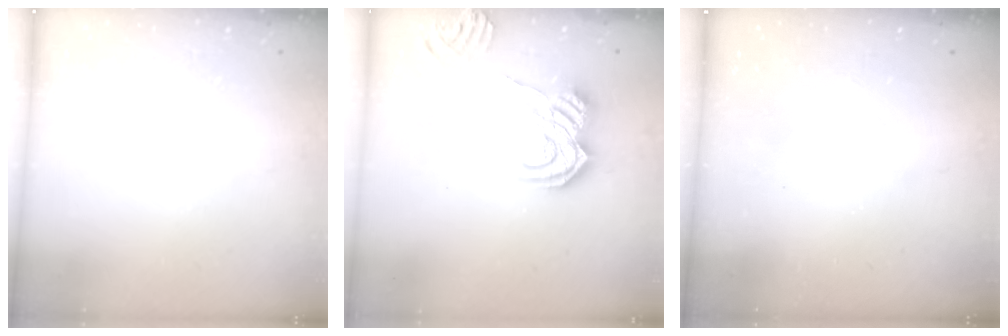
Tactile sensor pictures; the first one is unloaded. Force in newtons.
{"total": 10.1, "press": 10.1, "slide": 0.9}
{"total": 2.5, "press": 2.4, "slide": 0.7}